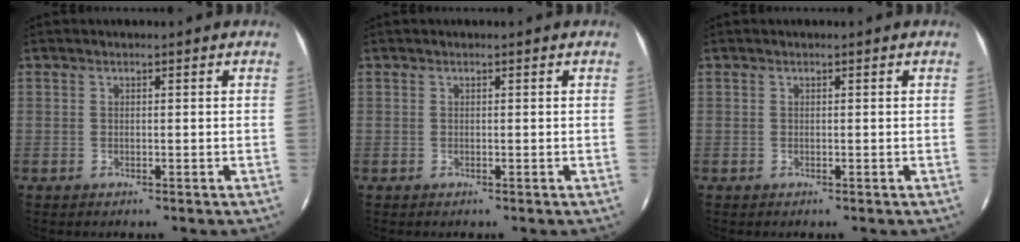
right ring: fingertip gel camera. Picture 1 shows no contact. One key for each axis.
{"total": 0.0}
{"total": 0.0}